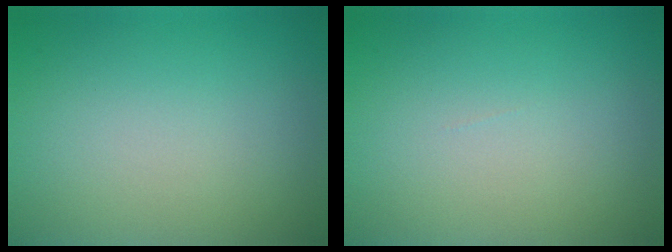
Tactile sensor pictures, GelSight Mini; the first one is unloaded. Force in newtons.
{"total": 0.0}